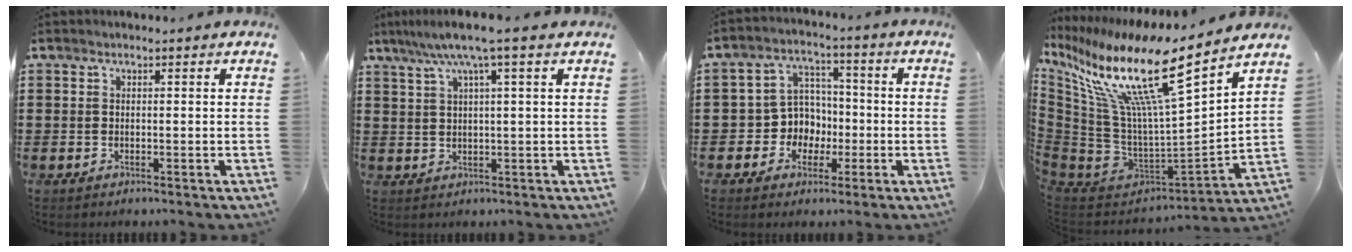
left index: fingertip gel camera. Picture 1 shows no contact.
{"total": 5.7, "force": [3.0, -0.3, 4.9], "torque": [-0.102, 0.000, 0.049]}
{"total": 6.4, "force": [-0.9, 6.1, 1.5], "torque": [-0.058, 0.008, -0.017]}
{"total": 15.8, "force": [9.5, 2.5, 12.4], "torque": [-0.272, -0.072, 0.144]}